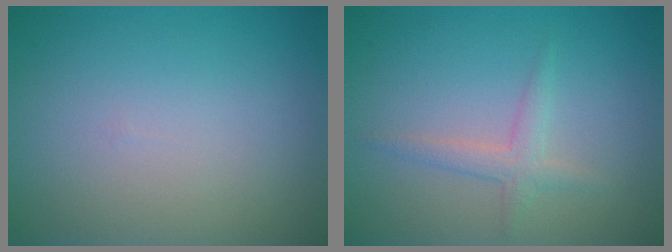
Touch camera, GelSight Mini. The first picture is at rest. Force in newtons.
{"total": 2.3, "press": 2.3, "slide": 0.1}